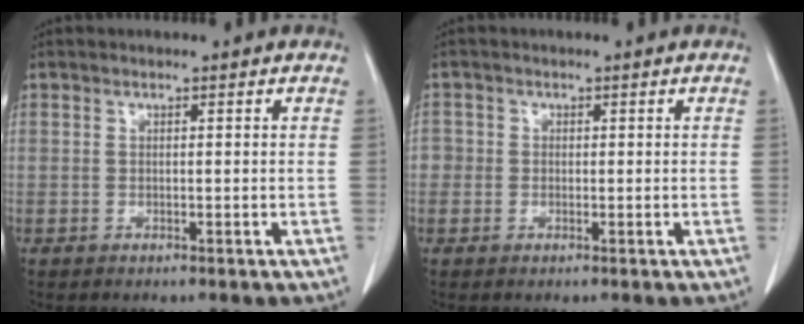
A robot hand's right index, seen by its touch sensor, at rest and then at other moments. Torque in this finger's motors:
{"motor_torque": [0.12, 0.00, 0.04, 0.01]}